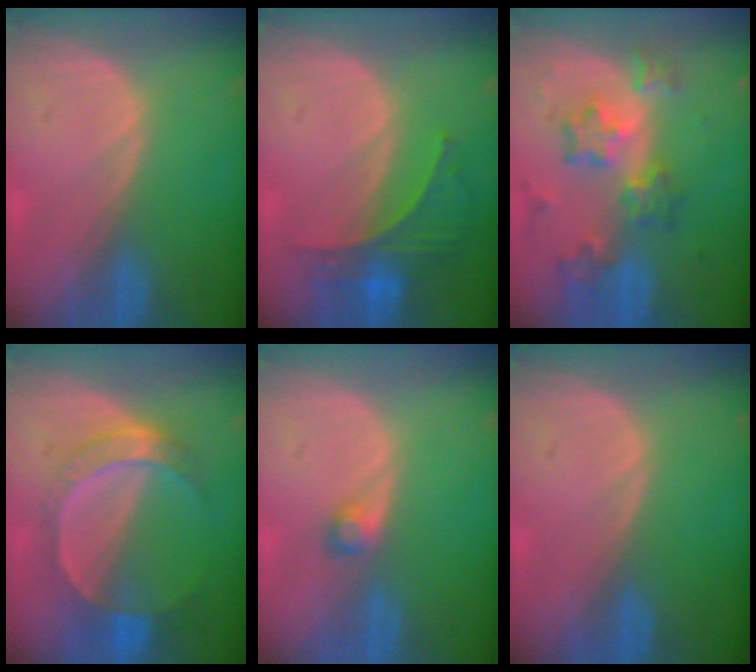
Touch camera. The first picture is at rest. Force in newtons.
{"total": 5.8, "press": 5.7, "slide": 0.5}
{"total": 8.5, "press": 7.5, "slide": 4.1}
{"total": 7.3, "press": 6.4, "slide": 3.4}
{"total": 1.8, "press": 1.7, "slide": 0.3}
{"total": 0.0}